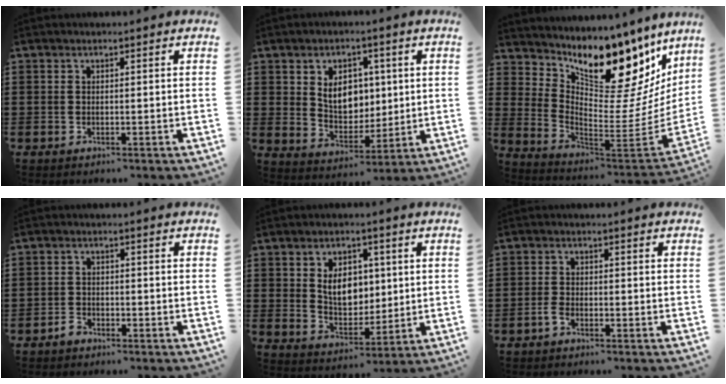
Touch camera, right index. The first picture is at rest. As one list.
[{"total": 7.1, "force": [1.7, 5.4, 4.3], "torque": [-0.079, 0.008, 0.027]}, {"total": 13.2, "force": [9.3, 5.7, 7.4], "torque": [-0.113, -0.096, 0.156]}, {"total": 1.8, "force": [-1.5, 0.9, 0.4], "torque": [-0.012, 0.002, -0.032]}, {"total": 6.9, "force": [1.5, 4.9, 4.6], "torque": [-0.081, 0.007, 0.021]}, {"total": 1.8, "force": [-1.2, 0.7, 1.0], "torque": [-0.028, -0.003, -0.026]}]